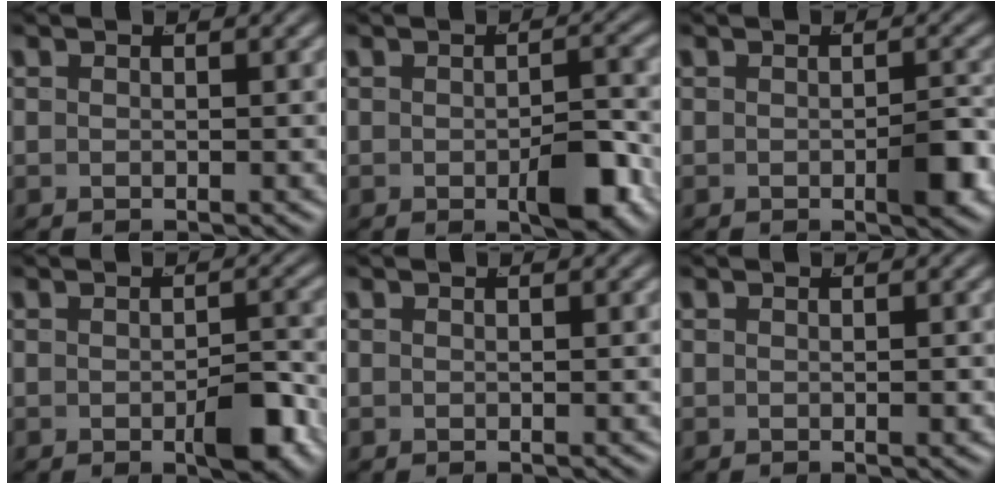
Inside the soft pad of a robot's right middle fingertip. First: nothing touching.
{"total": 3.8, "force": [-1.4, 1.4, 3.2], "torque": [-0.042, -0.006, -0.021]}
{"total": 2.6, "force": [-0.9, 0.9, 2.3], "torque": [-0.034, -0.005, -0.017]}
{"total": 3.3, "force": [-1.4, 1.2, 2.7], "torque": [-0.036, -0.006, -0.023]}
{"total": 0.0}
{"total": 0.0}